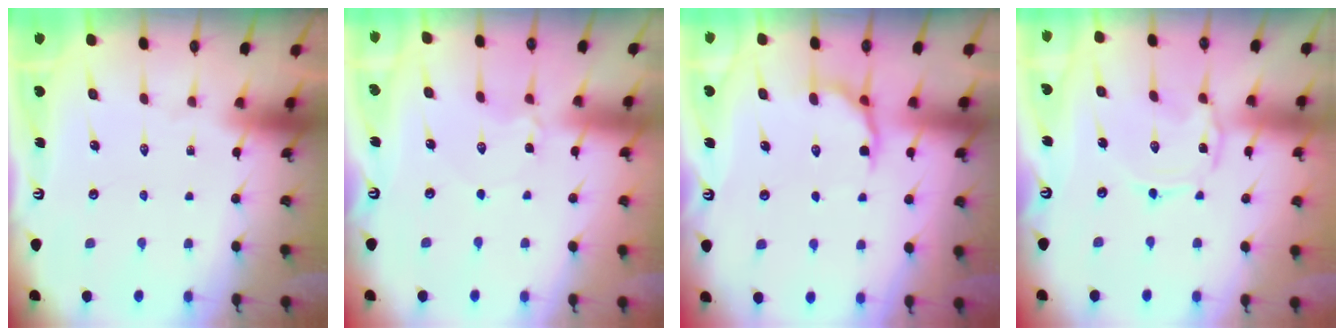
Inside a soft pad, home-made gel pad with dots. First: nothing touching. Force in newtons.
{"total": 2.1, "press": 2.1, "slide": 0.2}
{"total": 6.8, "press": 6.3, "slide": 2.5}
{"total": 1.4, "press": 1.4, "slide": 0.1}